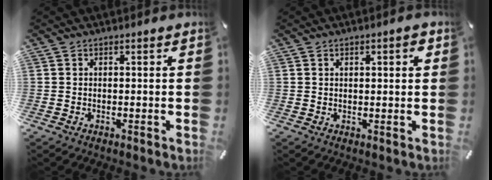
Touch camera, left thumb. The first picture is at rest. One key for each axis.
{"total": 2.2, "fx": 0.9, "fy": 0.7, "fz": 1.8, "tx": -0.029, "ty": 0.001, "tz": 0.012}